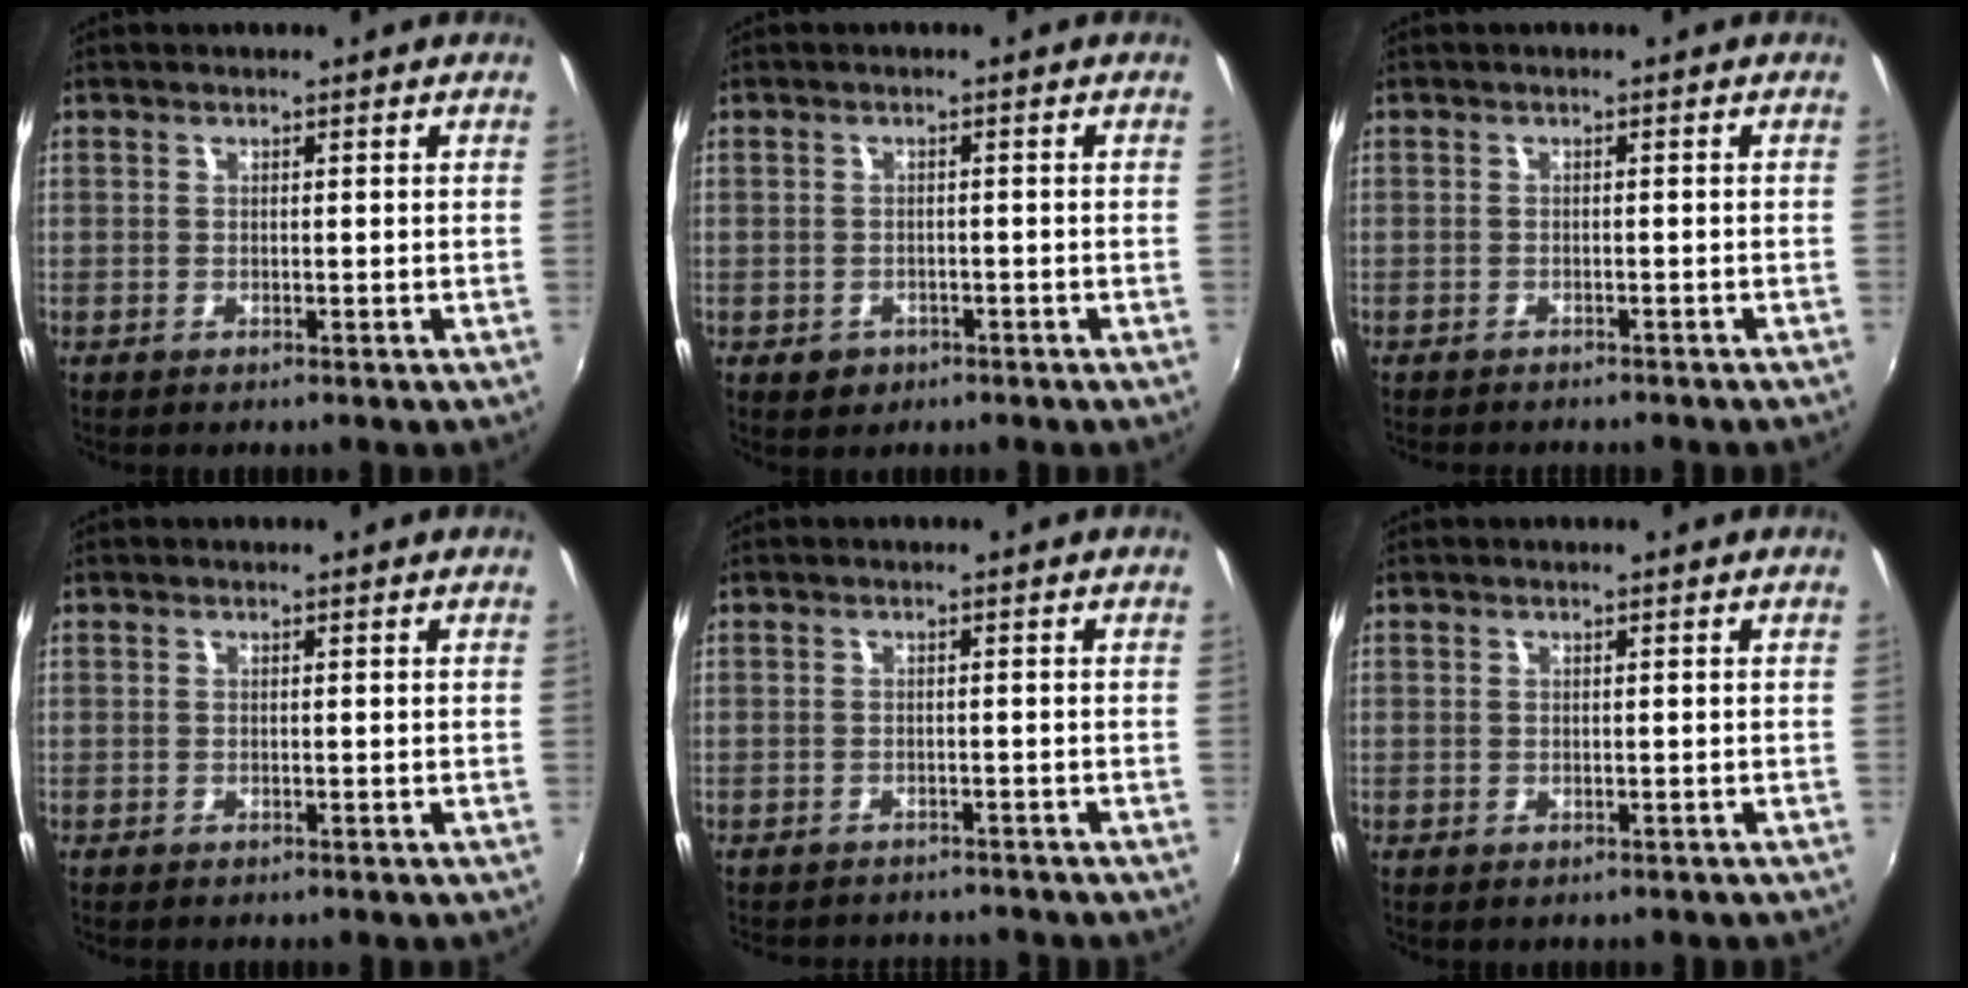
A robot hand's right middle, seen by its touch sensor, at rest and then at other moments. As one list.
[{"total": 2.8, "force": [-1.3, 2.3, 0.9], "torque": [-0.023, -0.001, -0.016]}, {"total": 3.5, "force": [-3.2, 0.8, 1.2], "torque": [-0.030, -0.011, -0.046]}, {"total": 0.7, "force": [-0.6, 0.2, 0.2], "torque": [-0.007, -0.001, -0.009]}, {"total": 6.8, "force": [-6.2, 2.0, 1.9], "torque": [-0.050, -0.019, -0.088]}, {"total": 0.8, "force": [-0.5, 0.5, 0.4], "torque": [-0.007, -0.001, -0.005]}]